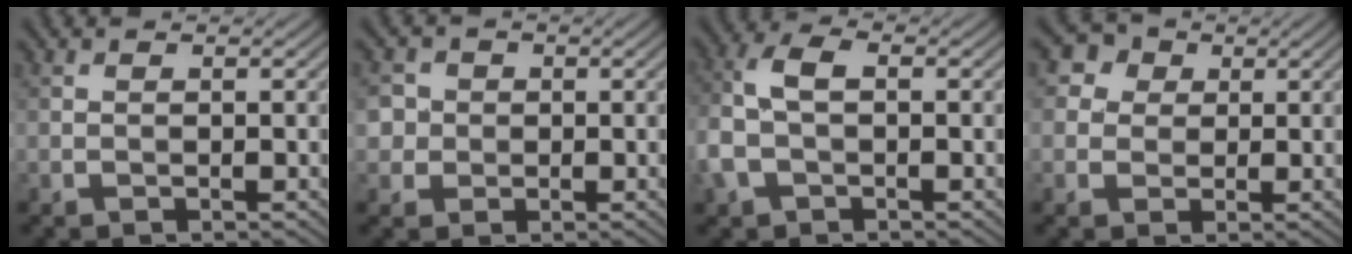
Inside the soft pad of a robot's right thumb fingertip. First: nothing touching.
{"total": 3.4, "force": [0.3, 3.3, 0.8], "torque": [-0.022, 0.004, -0.003]}
{"total": 5.8, "force": [-1.0, 3.6, 4.4], "torque": [-0.121, 0.012, -0.030]}
{"total": 4.1, "force": [1.3, 3.6, 1.3], "torque": [-0.046, 0.002, 0.019]}